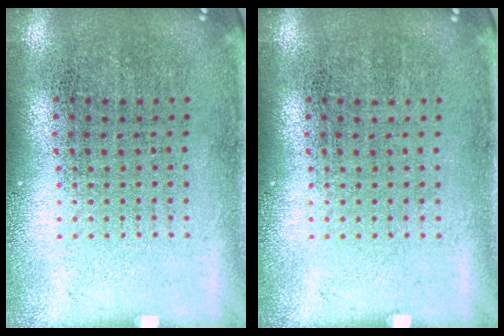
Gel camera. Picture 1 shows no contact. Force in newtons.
{"total": 0.0}